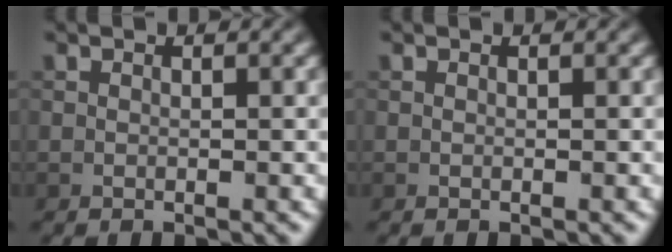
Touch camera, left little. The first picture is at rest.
{"total": 0.0}